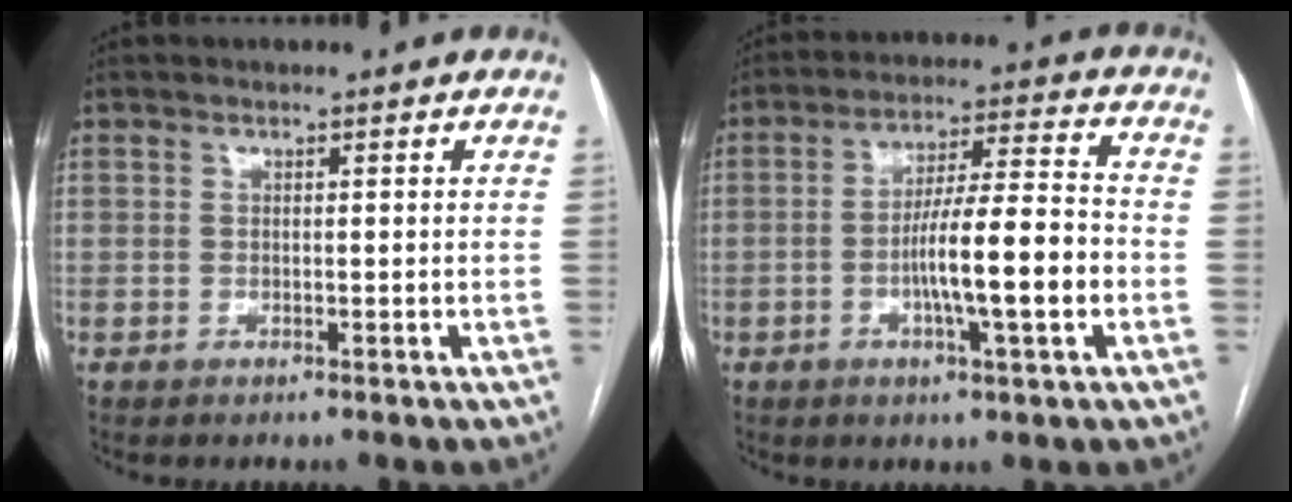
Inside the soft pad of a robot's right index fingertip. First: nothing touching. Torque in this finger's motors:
{"motor_torque": [1.87, -0.28, 0.93, 0.21]}